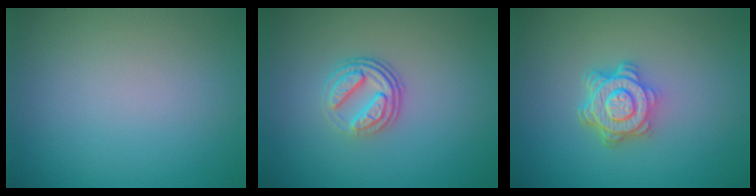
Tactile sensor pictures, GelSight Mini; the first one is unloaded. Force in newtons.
{"total": 3.7, "press": 2.6, "slide": 2.6}
{"total": 4.7, "press": 3.6, "slide": 2.9}